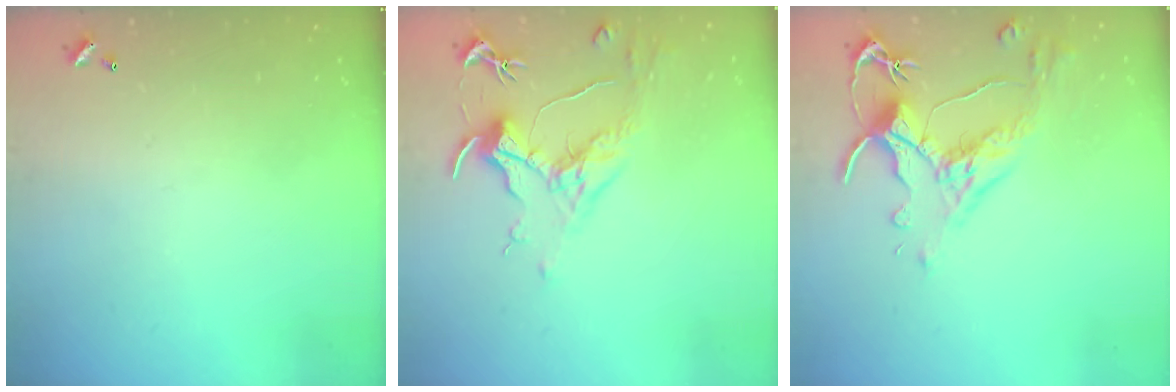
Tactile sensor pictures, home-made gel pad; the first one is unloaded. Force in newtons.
{"total": 1.6, "press": 1.4, "slide": 0.7}
{"total": 2.5, "press": 2.1, "slide": 1.2}